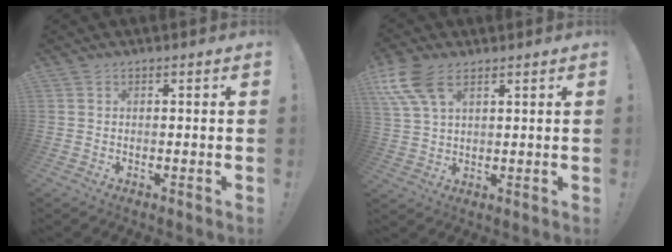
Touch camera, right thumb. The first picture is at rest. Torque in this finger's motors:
{"motor_torque": [0.16, 0.14, 0.69, 0.31, 0.08]}